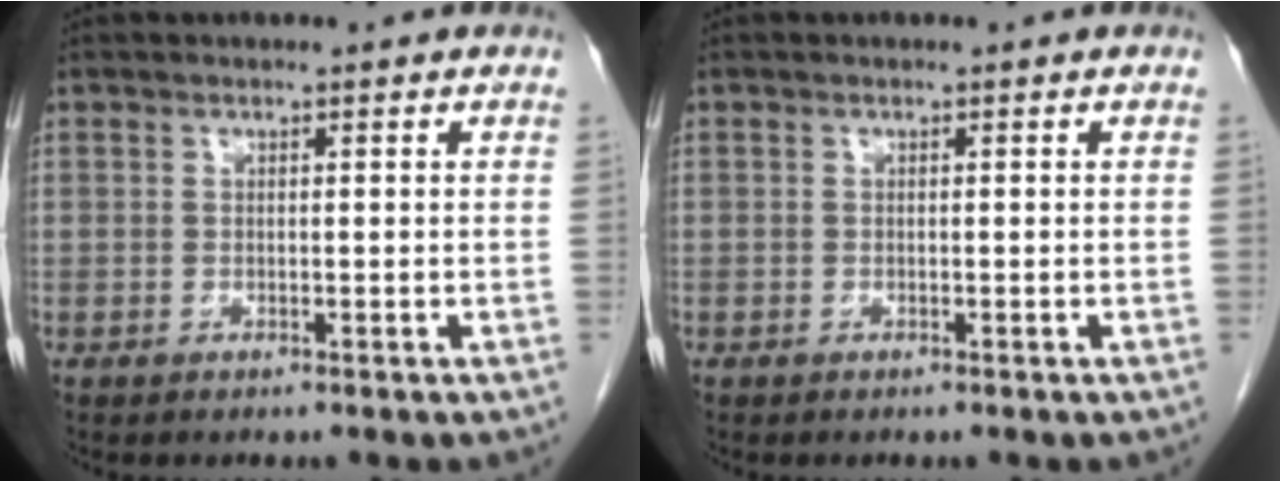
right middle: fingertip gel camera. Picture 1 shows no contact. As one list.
[{"total": 0.0}]